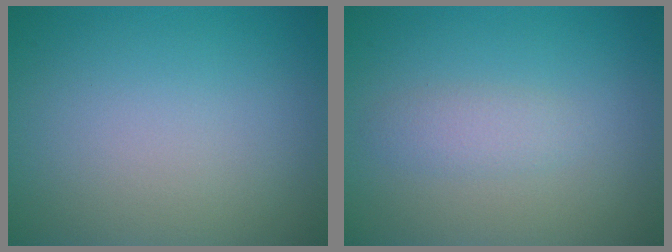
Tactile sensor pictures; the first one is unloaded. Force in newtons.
{"total": 1.6, "press": 1.6, "slide": 0.1}